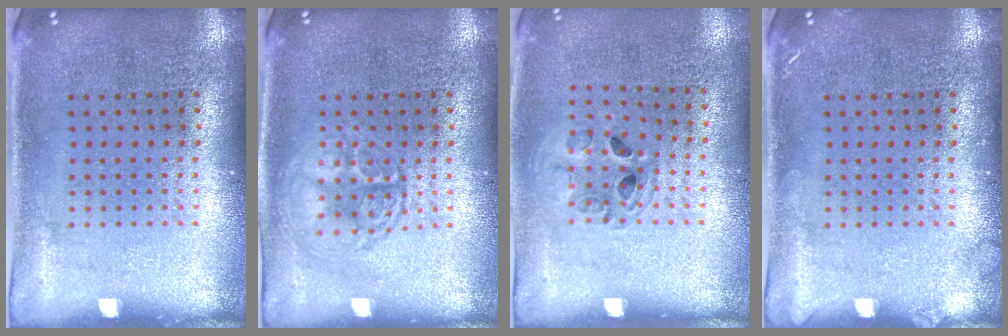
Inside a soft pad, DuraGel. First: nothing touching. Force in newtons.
{"total": 2.6, "press": 2.6, "slide": 0.4}
{"total": 1.0, "press": 1.0, "slide": 0.1}
{"total": 0.8, "press": 0.8, "slide": 0.1}